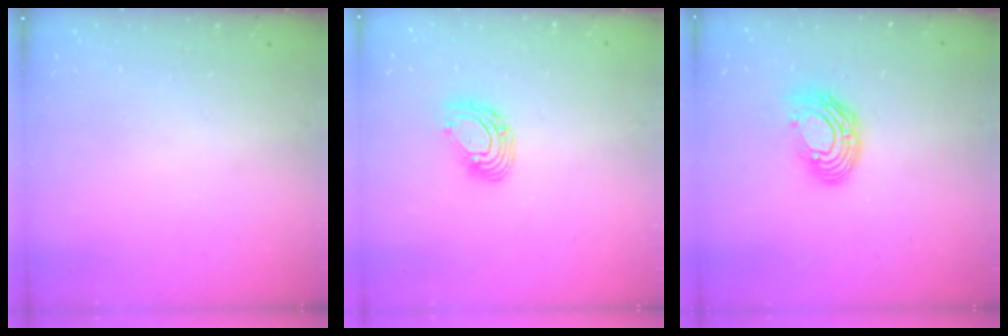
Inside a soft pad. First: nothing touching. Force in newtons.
{"total": 9.6, "press": 9.4, "slide": 1.9}
{"total": 10.9, "press": 10.9, "slide": 0.8}